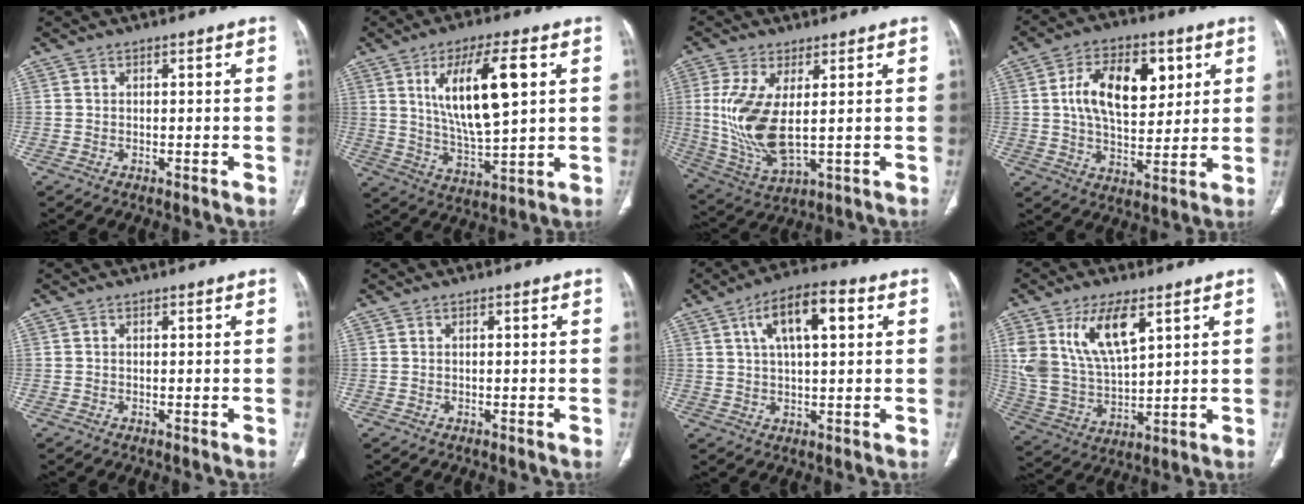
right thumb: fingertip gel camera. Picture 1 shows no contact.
{"total": 15.4, "force": [4.6, 4.7, 13.9], "torque": [-0.241, -0.015, 0.087]}
{"total": 12.8, "force": [1.3, 5.2, 11.6], "torque": [-0.259, -0.019, 0.040]}
{"total": 15.3, "force": [4.4, 8.7, 11.8], "torque": [-0.164, -0.010, 0.077]}
{"total": 0.0}
{"total": 0.0}
{"total": 11.3, "force": [3.8, 4.4, 9.6], "torque": [-0.155, 0.011, 0.058]}
{"total": 14.5, "force": [6.7, 6.6, 11.0], "torque": [-0.204, -0.026, 0.142]}